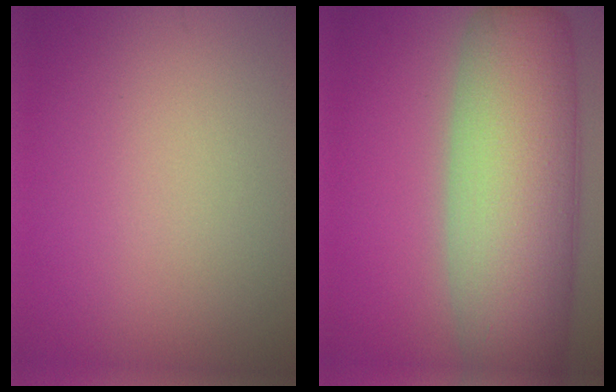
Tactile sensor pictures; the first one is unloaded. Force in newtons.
{"total": 14.1, "press": 14.1, "slide": 0.4}